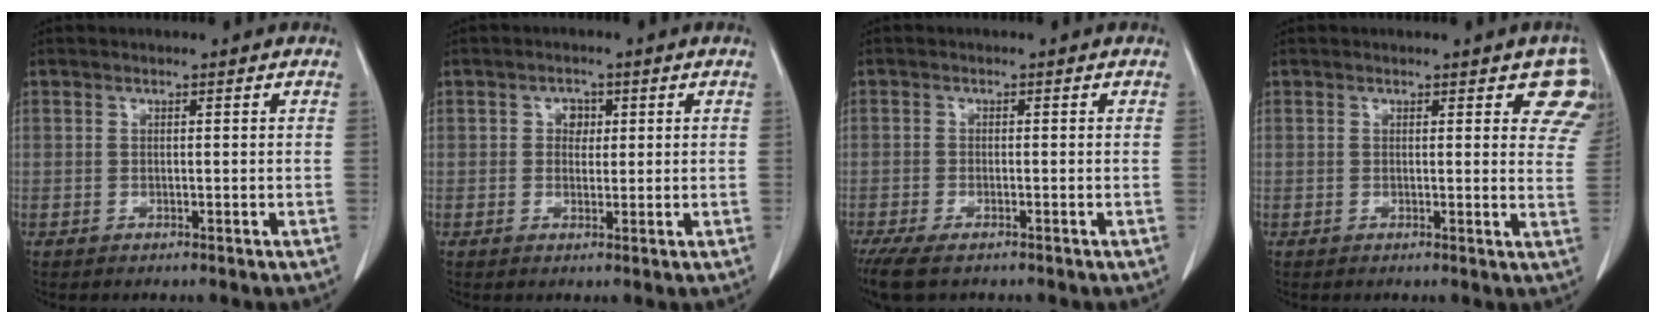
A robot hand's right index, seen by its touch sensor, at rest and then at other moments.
{"total": 2.2, "force": [0.6, 1.7, 1.2], "torque": [-0.014, 0.002, 0.006]}
{"total": 6.0, "force": [-4.4, 1.7, 3.6], "torque": [-0.064, -0.015, -0.074]}
{"total": 6.9, "force": [4.6, 2.3, 4.6], "torque": [-0.037, -0.012, 0.031]}